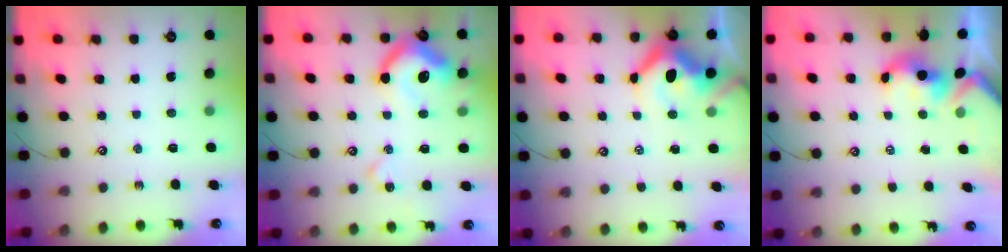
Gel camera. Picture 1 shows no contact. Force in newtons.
{"total": 13.0, "press": 12.9, "slide": 1.6}
{"total": 11.2, "press": 11.1, "slide": 1.8}
{"total": 1.7, "press": 1.5, "slide": 0.7}